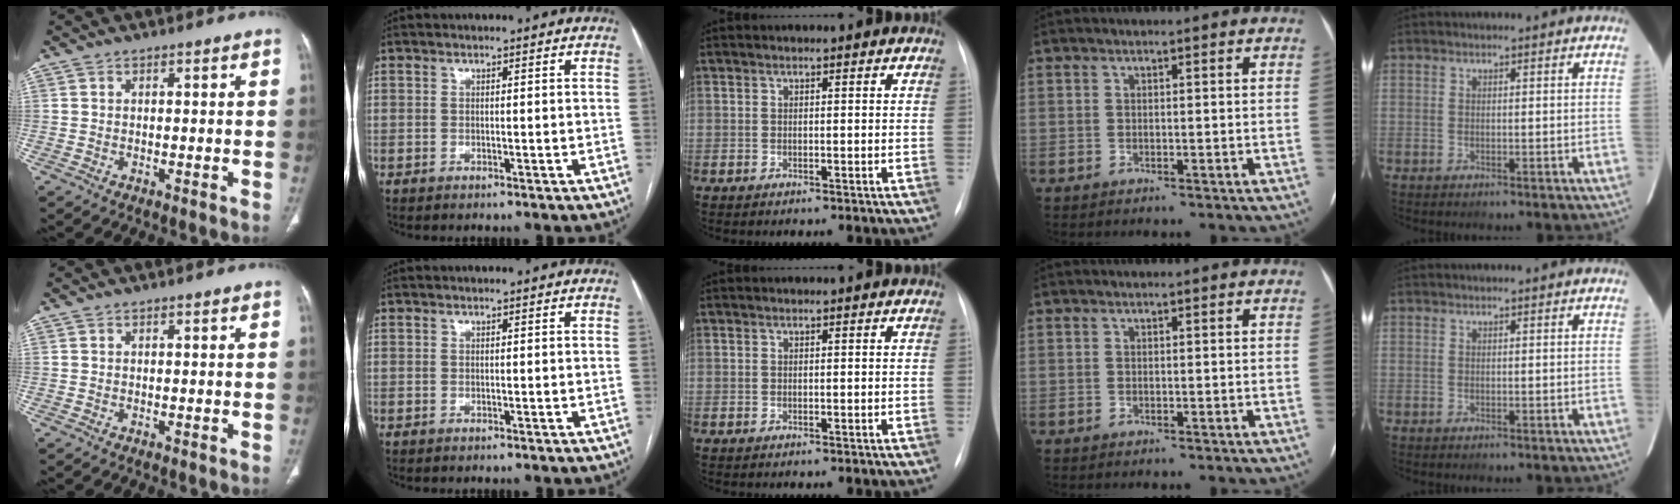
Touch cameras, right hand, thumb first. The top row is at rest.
{}